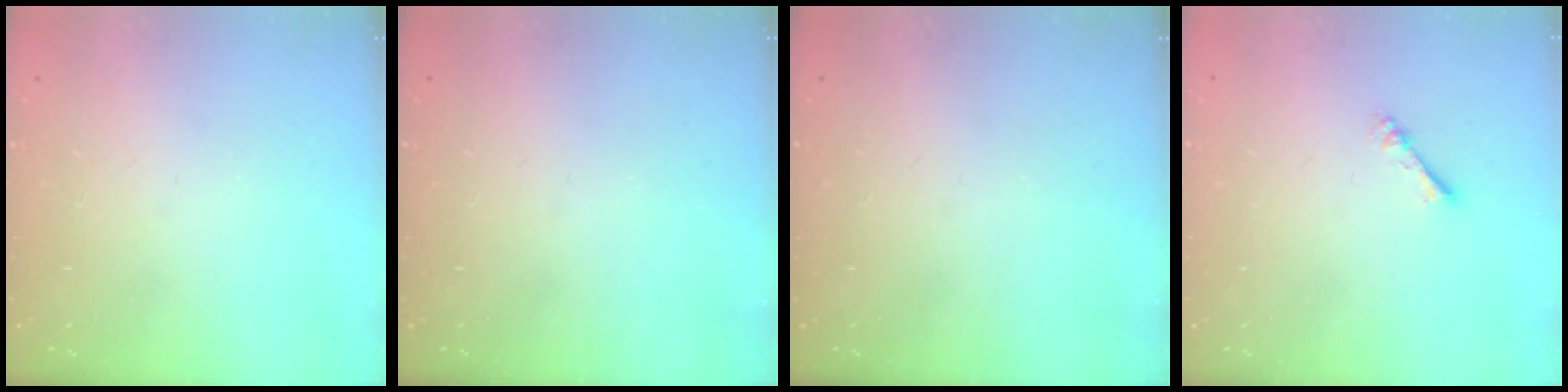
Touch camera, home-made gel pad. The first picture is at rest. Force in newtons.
{"total": 0.0}
{"total": 0.0}
{"total": 1.7, "press": 1.7, "slide": 0.2}